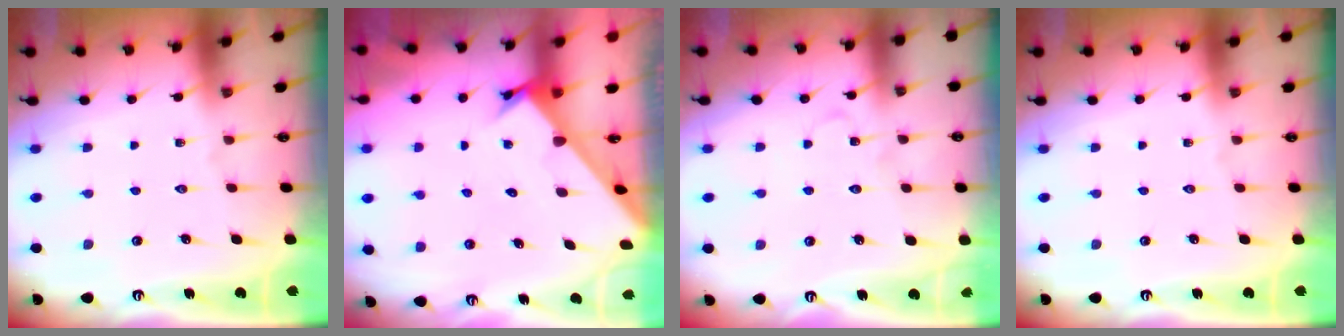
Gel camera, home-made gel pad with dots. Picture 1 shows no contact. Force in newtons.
{"total": 2.4, "press": 2.4, "slide": 0.2}
{"total": 6.3, "press": 6.3, "slide": 0.5}
{"total": 0.0}